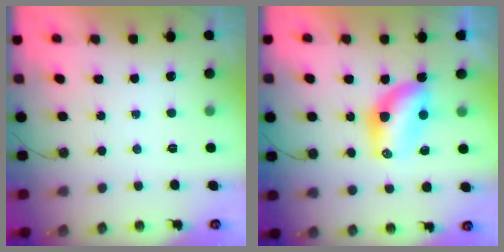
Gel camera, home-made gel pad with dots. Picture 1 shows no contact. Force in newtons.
{"total": 7.3, "press": 7.3, "slide": 0.6}